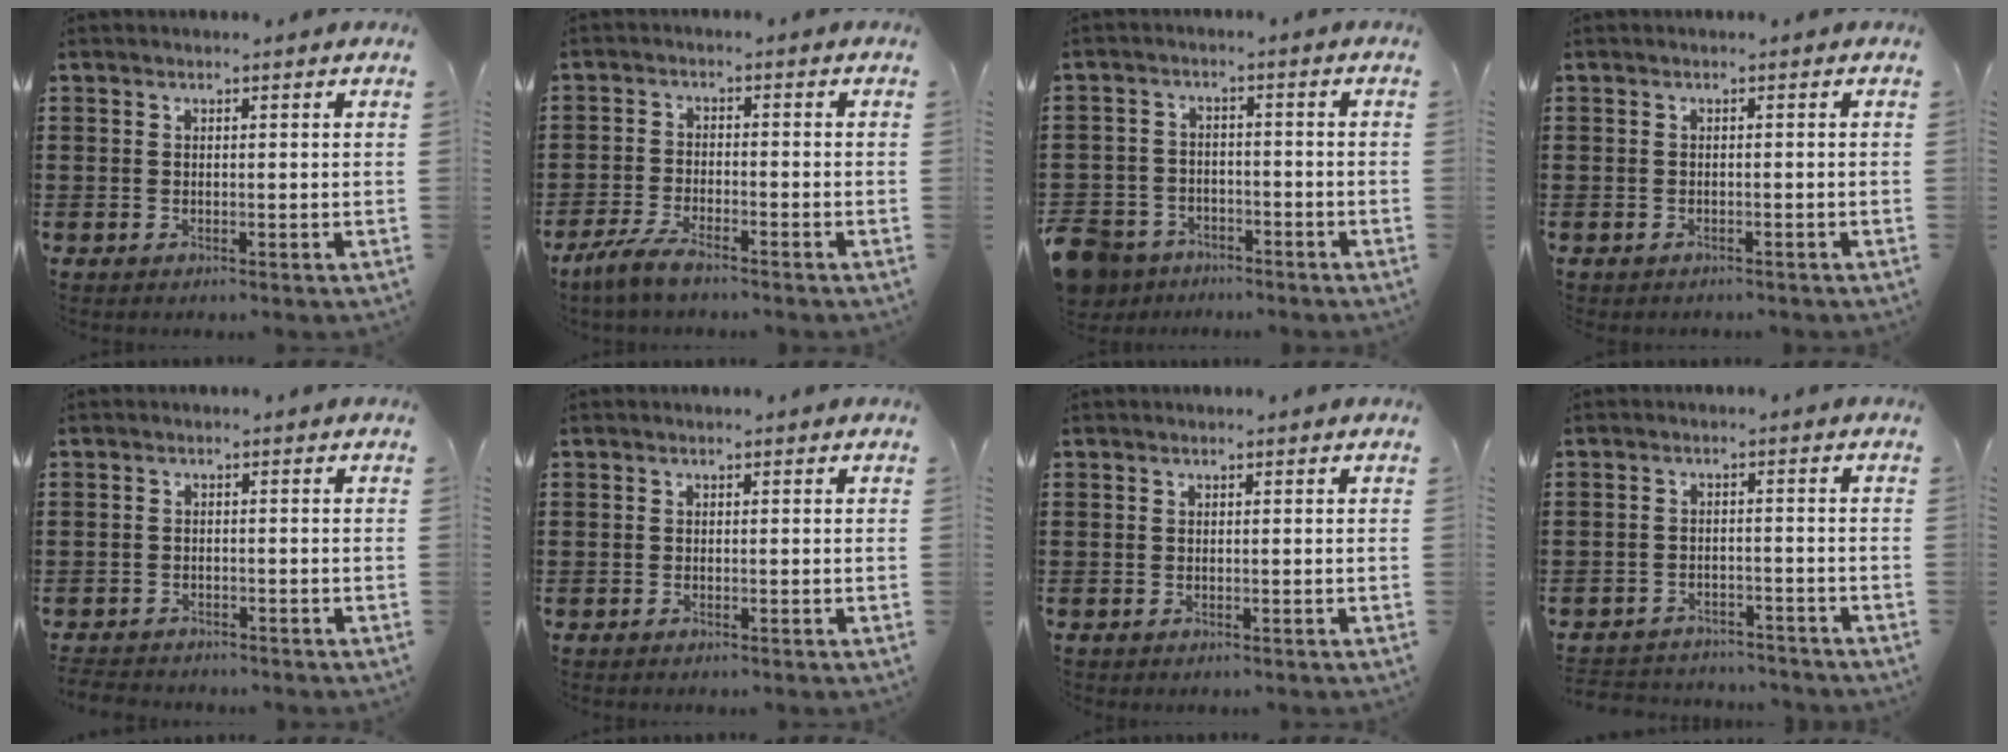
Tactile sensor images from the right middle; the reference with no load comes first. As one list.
[{"total": 4.2, "force": [-3.4, 0.4, 2.4], "torque": [-0.061, -0.010, -0.069]}, {"total": 5.2, "force": [-4.5, 2.4, 1.3], "torque": [-0.057, 0.003, -0.099]}, {"total": 0.5, "force": [-0.5, 0.1, 0.0], "torque": [-0.002, -0.001, -0.011]}, {"total": 2.2, "force": [-2.2, 0.4, -0.1], "torque": [-0.005, -0.003, -0.048]}, {"total": 0.0}, {"total": 0.0}, {"total": 3.0, "force": [-2.9, 0.5, -0.2], "torque": [-0.005, -0.001, -0.064]}]